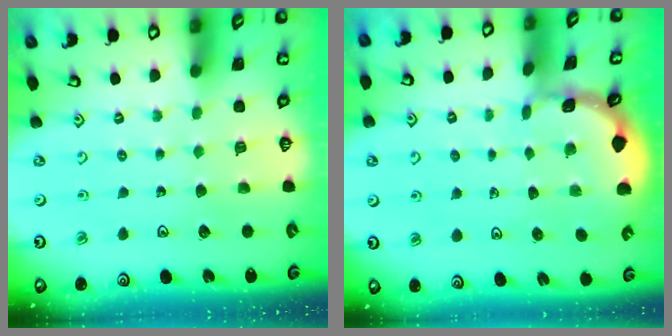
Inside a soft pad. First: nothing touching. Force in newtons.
{"total": 1.0, "press": 1.0, "slide": 0.1}